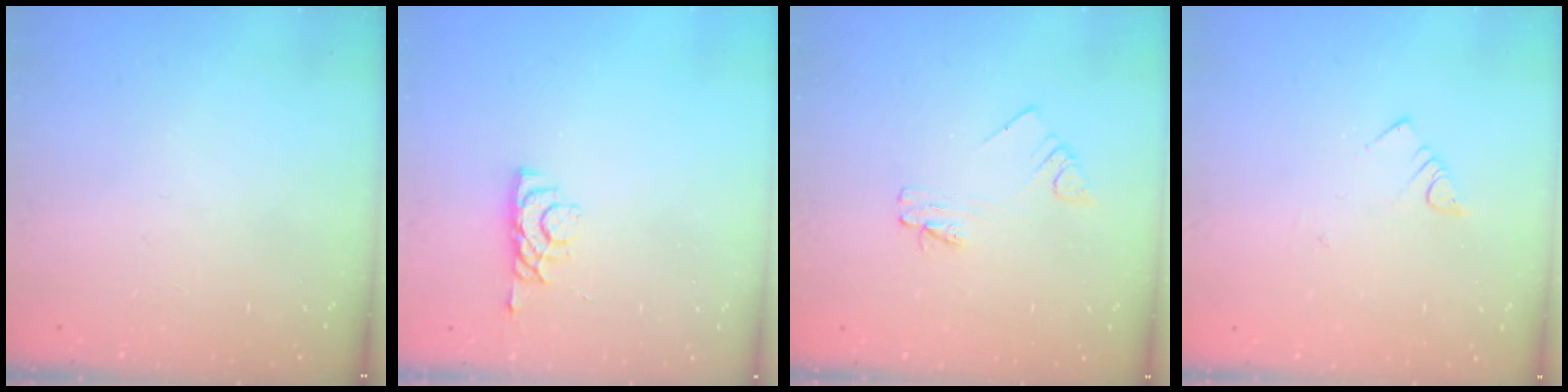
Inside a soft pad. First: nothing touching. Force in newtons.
{"total": 3.7, "press": 3.7, "slide": 0.6}
{"total": 2.2, "press": 2.2, "slide": 0.3}
{"total": 2.6, "press": 2.6, "slide": 0.3}